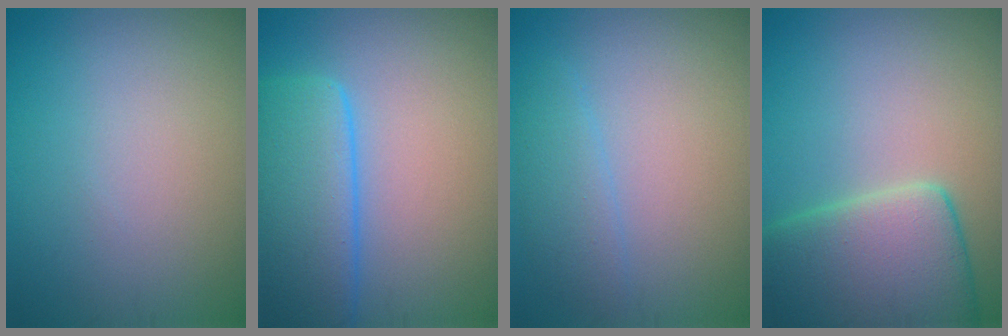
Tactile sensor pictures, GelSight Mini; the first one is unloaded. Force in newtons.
{"total": 8.5, "press": 8.5, "slide": 0.7}
{"total": 2.2, "press": 2.2, "slide": 0.1}
{"total": 9.2, "press": 9.2, "slide": 0.7}